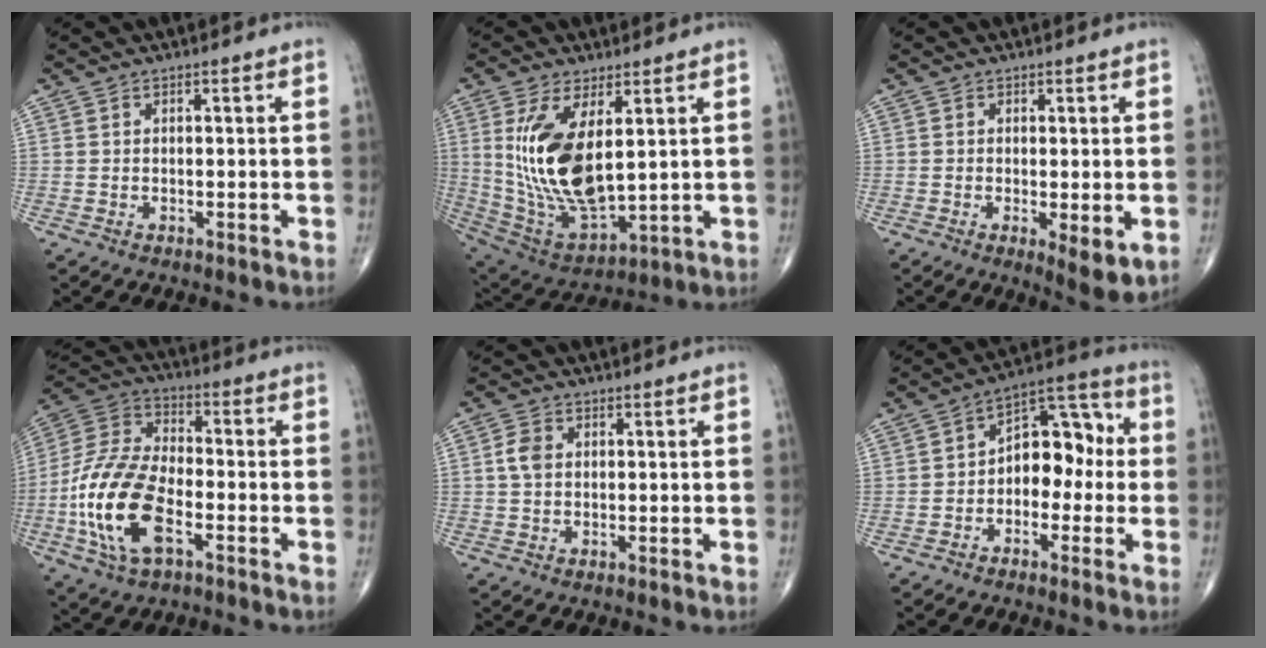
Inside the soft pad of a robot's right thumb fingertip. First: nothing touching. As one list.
[{"total": 17.2, "force": [3.6, 7.8, 14.9], "torque": [-0.289, -0.026, 0.091]}, {"total": 5.4, "force": [-1.1, 1.7, 5.0], "torque": [-0.078, -0.018, -0.016]}, {"total": 17.7, "force": [-5.6, 8.9, 14.3], "torque": [-0.297, 0.024, -0.109]}, {"total": 3.3, "force": [0.5, 2.4, 2.2], "torque": [-0.045, 0.004, 0.005]}, {"total": 11.4, "force": [-0.7, 7.4, 8.7], "torque": [-0.088, 0.043, -0.028]}]